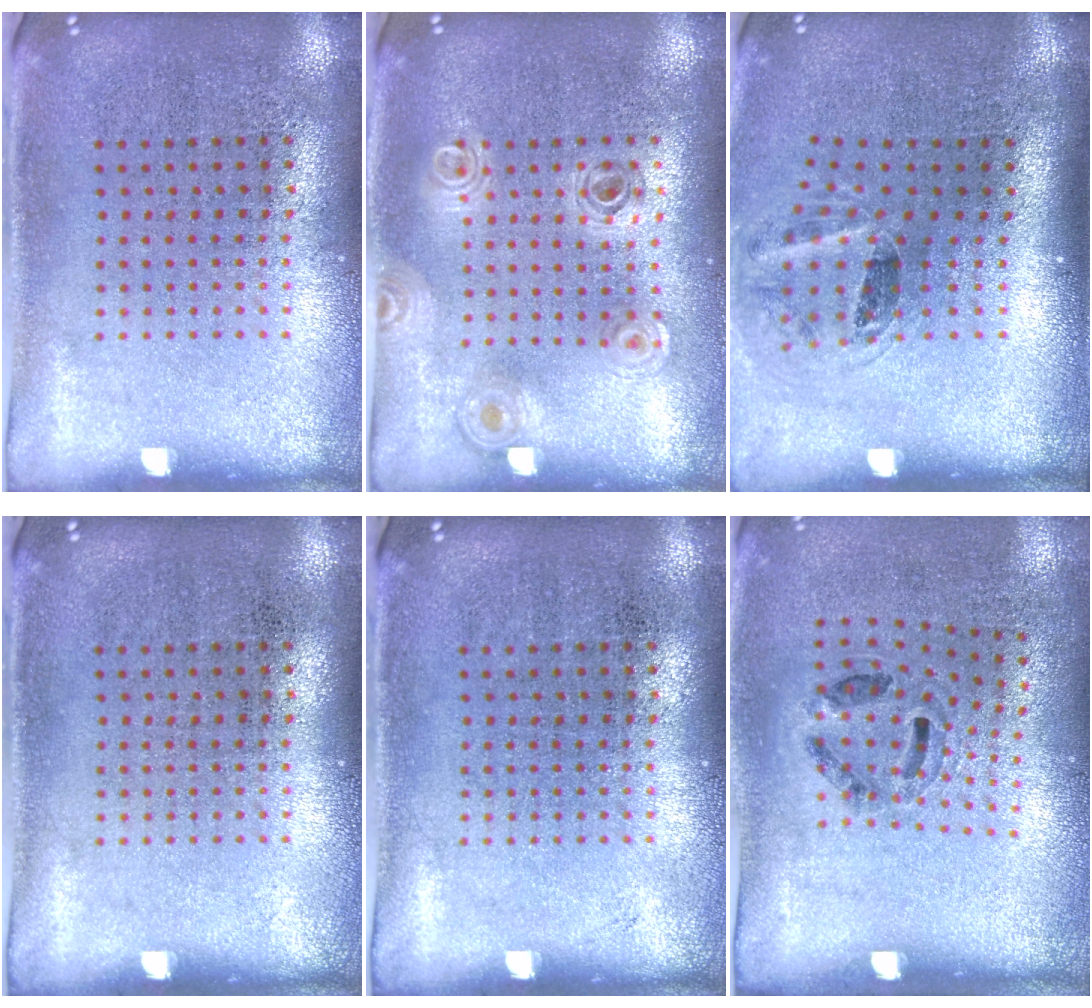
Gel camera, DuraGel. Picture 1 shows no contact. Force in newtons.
{"total": 0.9, "press": 0.9, "slide": 0.1}
{"total": 1.3, "press": 1.0, "slide": 0.9}
{"total": 0.0}
{"total": 0.0}
{"total": 1.2, "press": 0.8, "slide": 0.8}